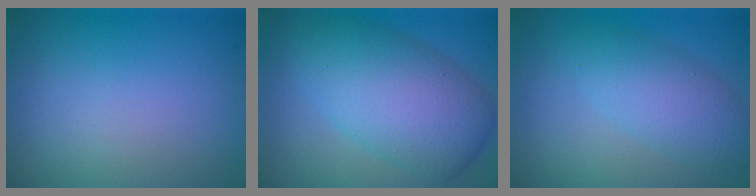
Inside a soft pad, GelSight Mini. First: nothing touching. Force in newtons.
{"total": 8.3, "press": 8.3, "slide": 0.2}
{"total": 4.0, "press": 4.0, "slide": 0.1}